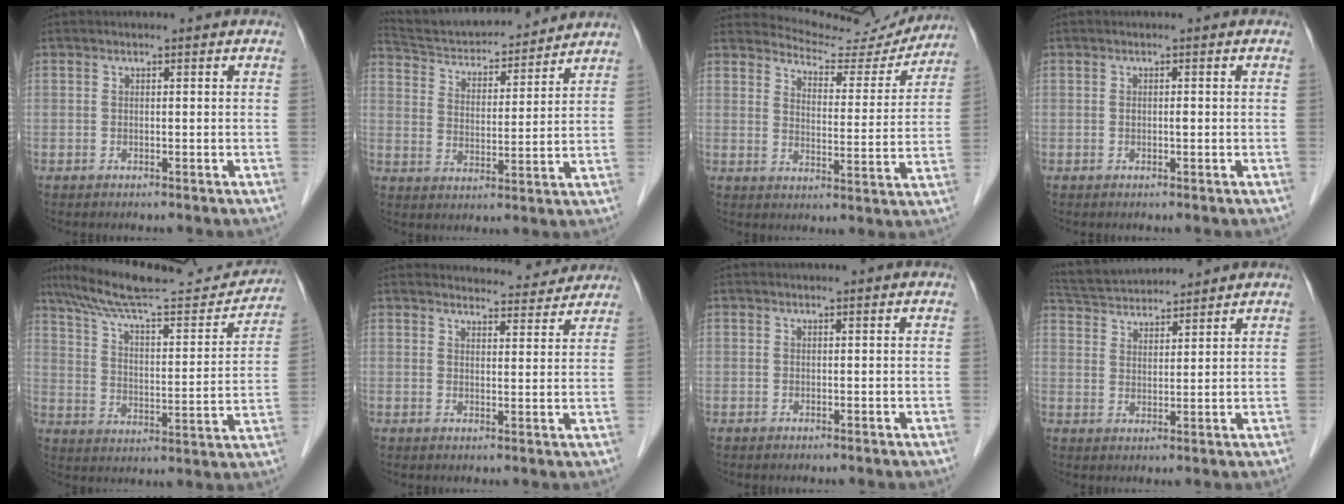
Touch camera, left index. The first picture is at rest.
{"total": 16.4, "force": [15.5, 2.8, 4.5], "torque": [-0.076, 0.018, 0.245]}
{"total": 12.4, "force": [12.3, 1.7, 0.7], "torque": [-0.009, -0.021, 0.156]}
{"total": 0.6, "force": [-0.1, 0.2, 0.5], "torque": [-0.010, 0.000, -0.001]}
{"total": 21.9, "force": [20.1, 2.5, 8.5], "torque": [-0.142, -0.009, 0.291]}
{"total": 7.2, "force": [7.0, 1.2, 0.3], "torque": [0.003, 0.002, 0.076]}
{"total": 0.0}
{"total": 9.3, "force": [9.0, 0.9, 2.1], "torque": [-0.048, 0.032, 0.155]}